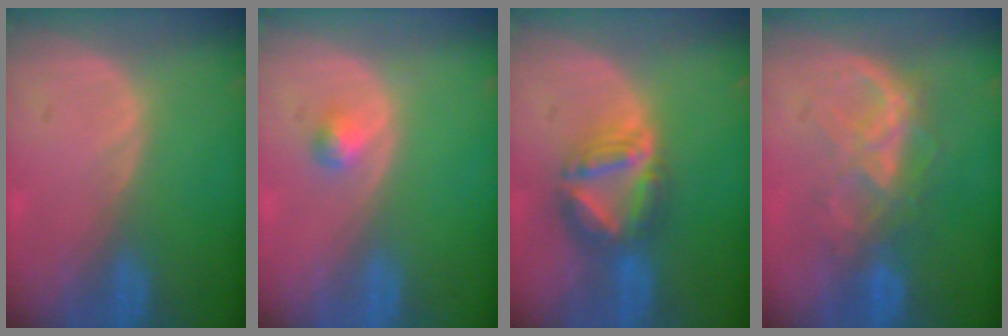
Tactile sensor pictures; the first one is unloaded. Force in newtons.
{"total": 1.7, "press": 1.7, "slide": 0.2}
{"total": 7.7, "press": 6.7, "slide": 3.7}
{"total": 6.4, "press": 6.3, "slide": 0.7}